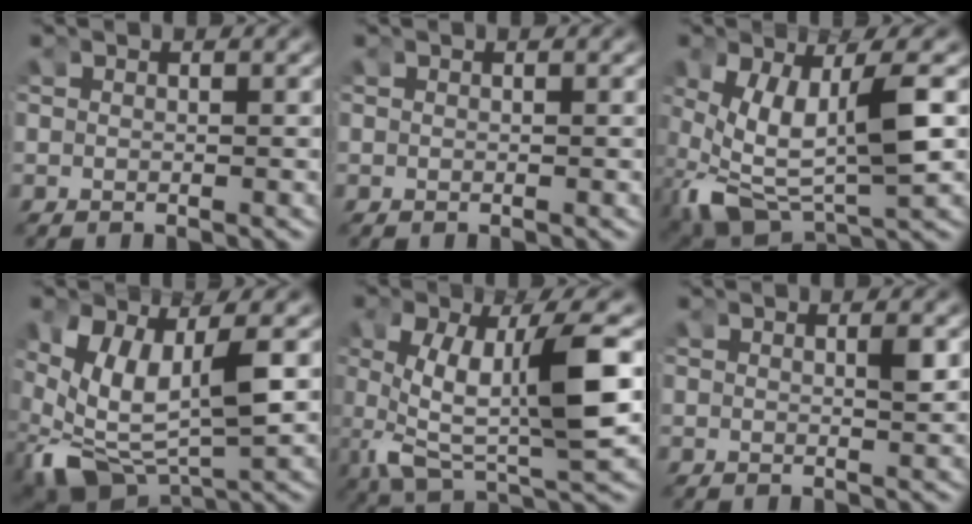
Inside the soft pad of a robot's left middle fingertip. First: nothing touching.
{"total": 0.0}
{"total": 8.6, "force": [-1.9, 4.7, 6.9], "torque": [-0.154, -0.054, 0.005]}
{"total": 9.1, "force": [-1.7, 5.7, 6.9], "torque": [-0.160, -0.057, 0.006]}
{"total": 8.9, "force": [0.0, 3.4, 8.2], "torque": [-0.147, -0.020, 0.017]}
{"total": 0.8, "force": [0.4, -0.4, 0.7], "torque": [-0.011, -0.007, 0.009]}